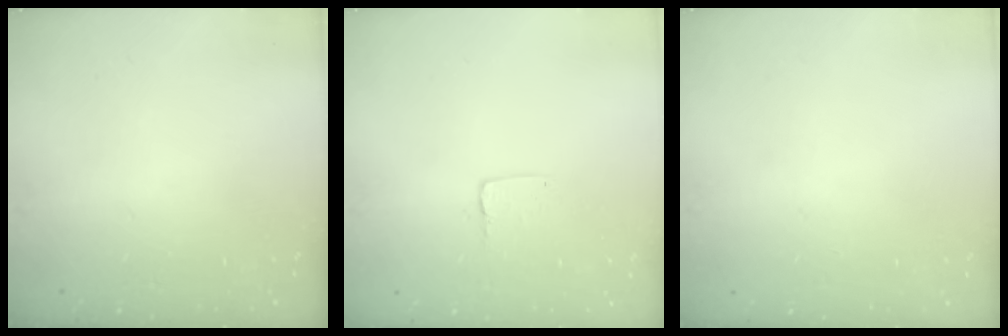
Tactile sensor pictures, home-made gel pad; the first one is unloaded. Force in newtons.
{"total": 2.0, "press": 2.0, "slide": 0.2}
{"total": 0.0}